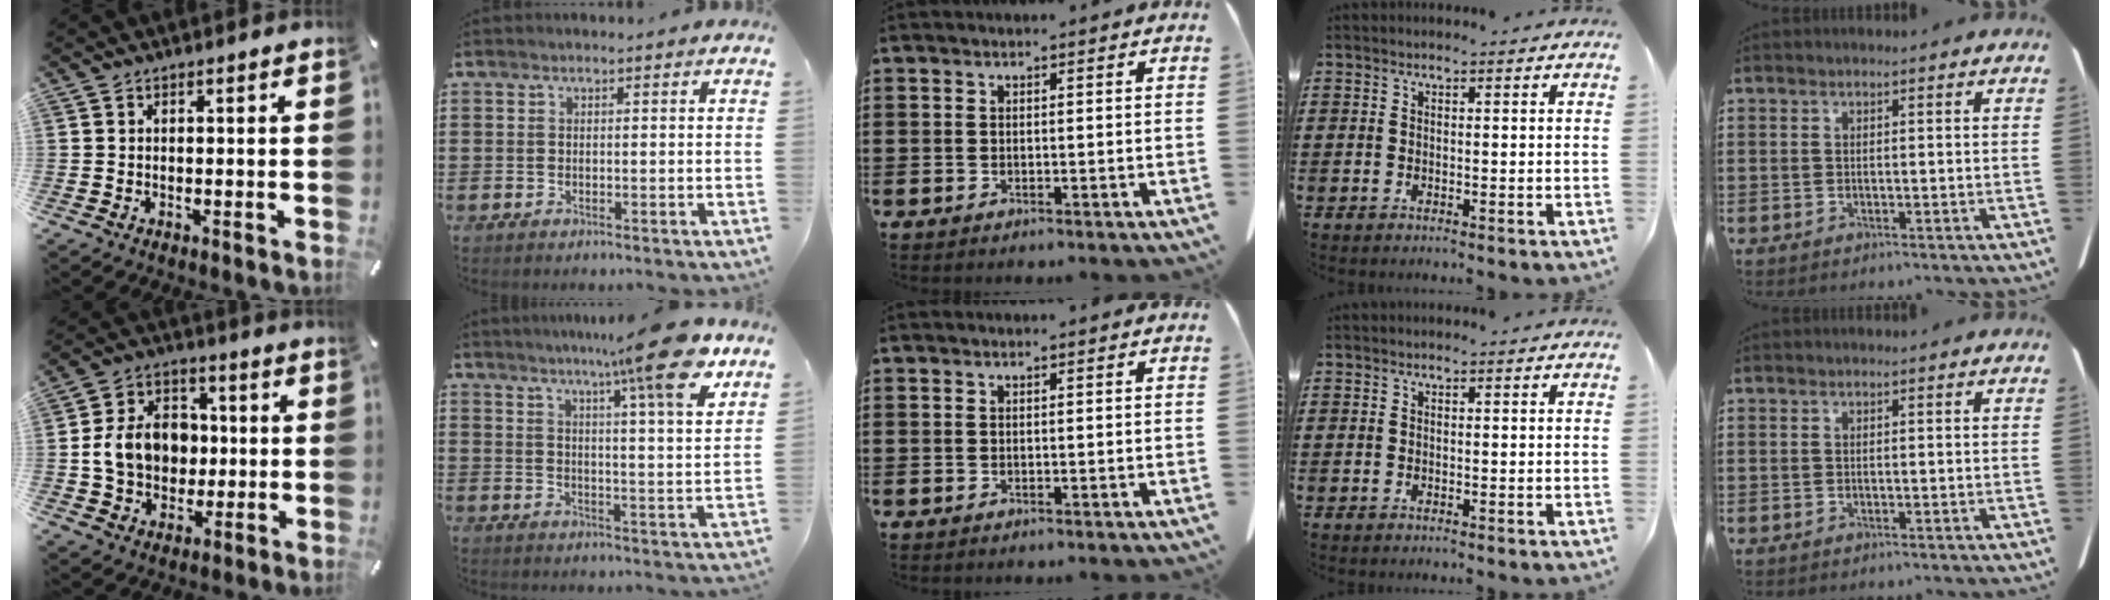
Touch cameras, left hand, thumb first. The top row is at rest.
{"thumb": {"total": 12.0, "force": [-0.2, 10.1, 6.5], "torque": [-0.125, 0.022, -0.001]}, "index": {"total": 12.6, "force": [9.0, 0.4, 8.9], "torque": [-0.139, -0.040, 0.138]}}